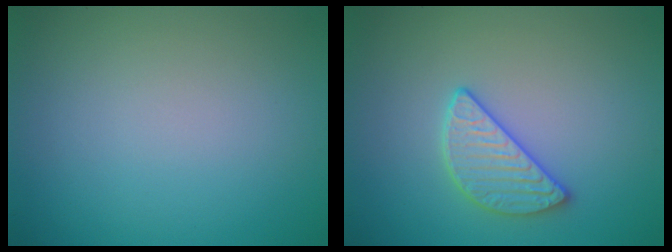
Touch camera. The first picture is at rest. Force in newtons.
{"total": 2.8, "press": 2.7, "slide": 0.7}